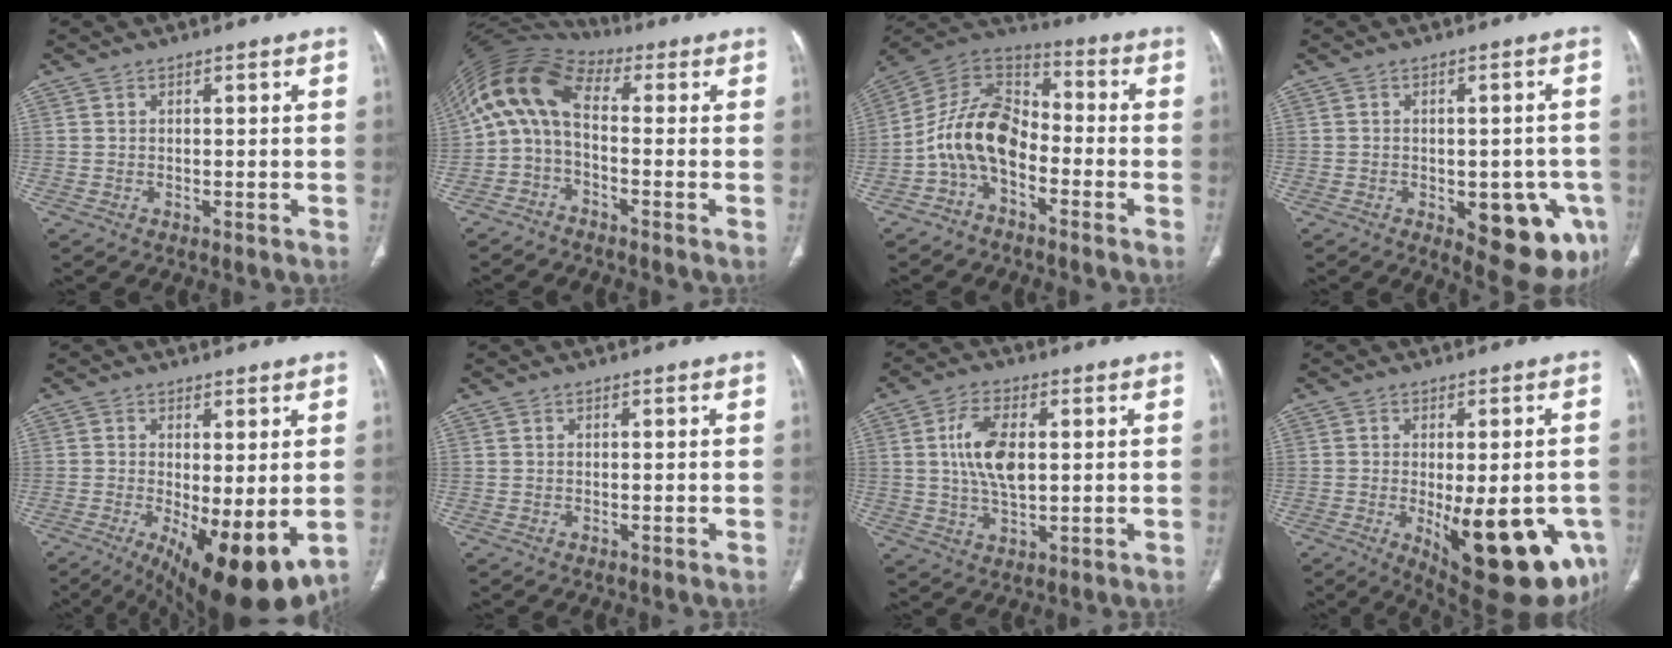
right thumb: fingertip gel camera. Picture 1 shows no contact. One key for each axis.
{"total": 10.8, "fx": -0.2, "fy": 5.7, "fz": 9.1, "tx": -0.175, "ty": 0.046, "tz": -0.021}
{"total": 12.8, "fx": -4.1, "fy": 8.0, "fz": 9.1, "tx": -0.156, "ty": 0.071, "tz": -0.091}
{"total": 14.5, "fx": -5.1, "fy": 6.9, "fz": 11.8, "tx": -0.109, "ty": 0.007, "tz": -0.045}
{"total": 15.0, "fx": -4.0, "fy": 5.3, "fz": 13.5, "tx": -0.188, "ty": -0.025, "tz": -0.040}
{"total": 0.0}
{"total": 9.6, "fx": 1.5, "fy": 4.9, "fz": 8.2, "tx": -0.157, "ty": -0.003, "tz": 0.031}
{"total": 21.4, "fx": -6.6, "fy": 8.5, "fz": 18.5, "tx": -0.185, "ty": -0.014, "tz": -0.063}